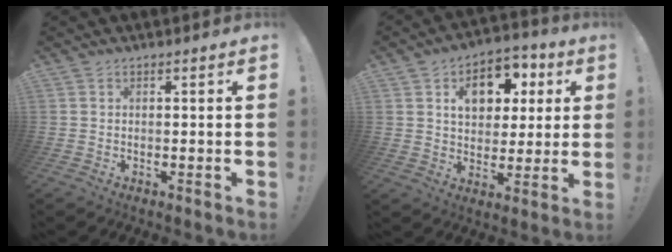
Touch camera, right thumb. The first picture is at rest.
{"total": 12.6, "force": [4.5, 9.0, 7.5], "torque": [-0.110, -0.008, 0.084]}